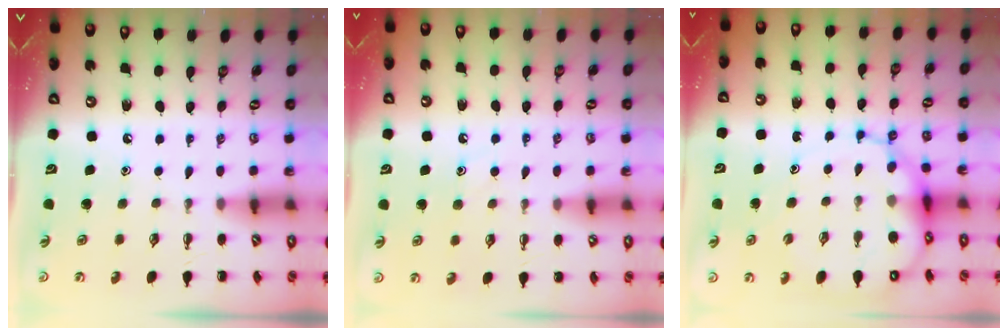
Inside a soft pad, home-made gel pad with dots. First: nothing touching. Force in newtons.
{"total": 6.6, "press": 6.5, "slide": 1.2}
{"total": 13.5, "press": 13.0, "slide": 3.4}